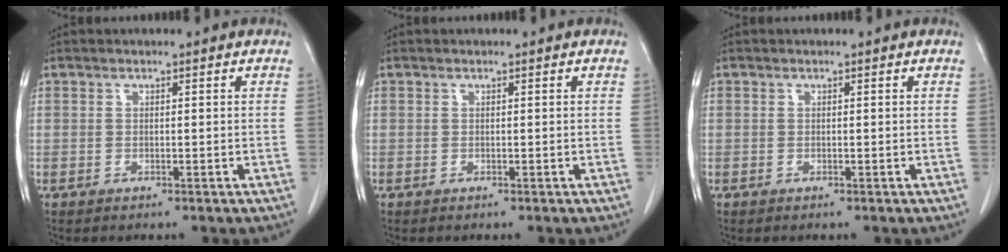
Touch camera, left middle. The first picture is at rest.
{"total": 0.0}
{"total": 0.0}